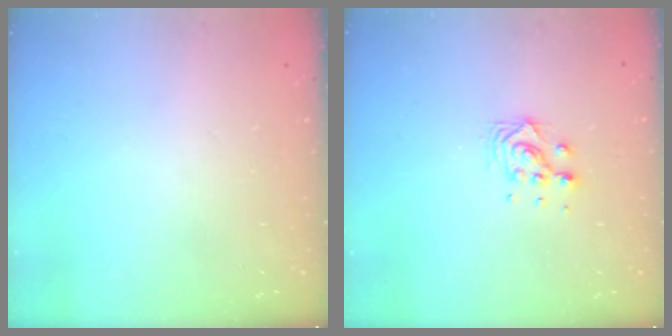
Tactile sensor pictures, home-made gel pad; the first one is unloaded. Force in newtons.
{"total": 6.9, "press": 6.9, "slide": 0.4}